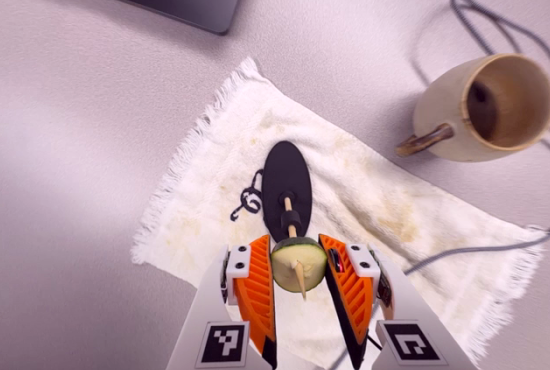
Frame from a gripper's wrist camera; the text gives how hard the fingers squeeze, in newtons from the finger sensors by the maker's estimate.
{"total": 8.7, "left": 8.4, "right": 9.1}